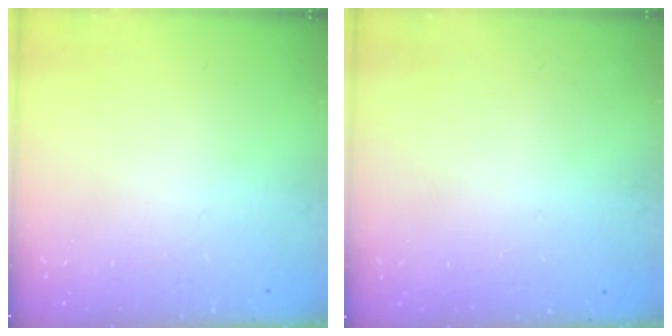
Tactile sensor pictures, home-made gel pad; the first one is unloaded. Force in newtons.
{"total": 0.0}